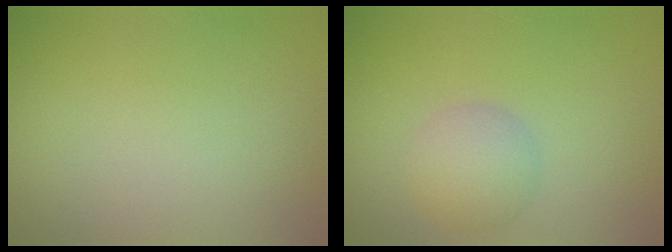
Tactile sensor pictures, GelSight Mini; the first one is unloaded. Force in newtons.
{"total": 2.9, "press": 2.9, "slide": 0.1}